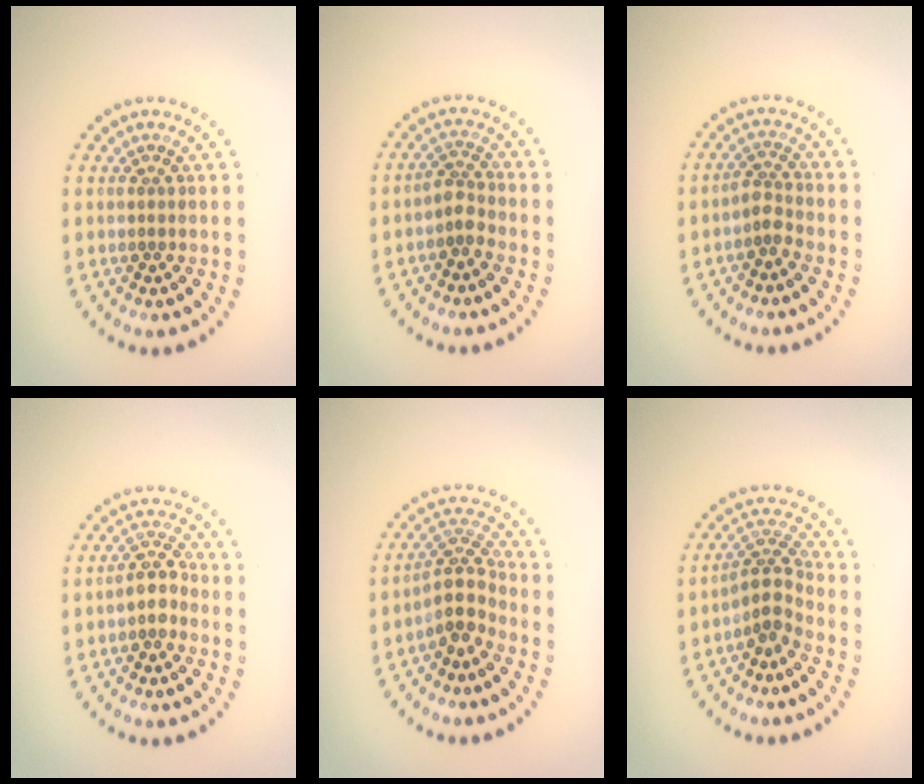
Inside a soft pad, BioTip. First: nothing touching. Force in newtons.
{"total": 1.9, "press": 1.4, "slide": 1.3}
{"total": 1.7, "press": 1.3, "slide": 1.1}
{"total": 2.4, "press": 2.0, "slide": 1.3}
{"total": 3.2, "press": 2.4, "slide": 2.2}
{"total": 2.8, "press": 1.9, "slide": 2.1}